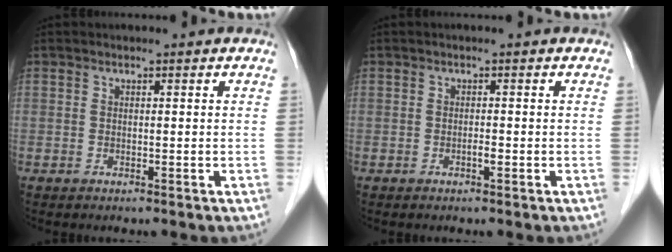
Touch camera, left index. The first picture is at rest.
{"total": 0.7, "force": [-0.4, 0.0, 0.6], "torque": [-0.012, 0.001, -0.005]}